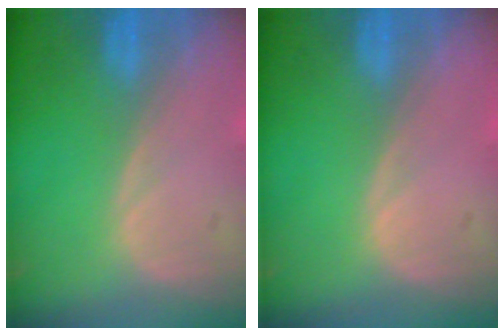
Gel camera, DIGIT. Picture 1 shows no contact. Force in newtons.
{"total": 0.0}